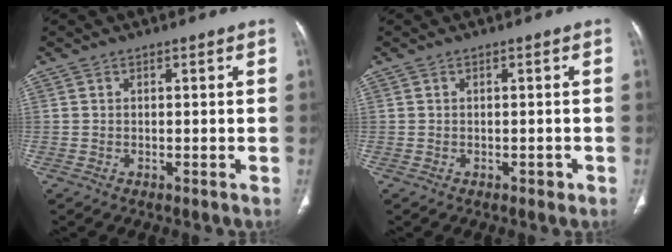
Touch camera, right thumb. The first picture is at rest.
{"total": 0.9, "force": [-0.4, 0.7, 0.4], "torque": [-0.003, 0.001, -0.004]}